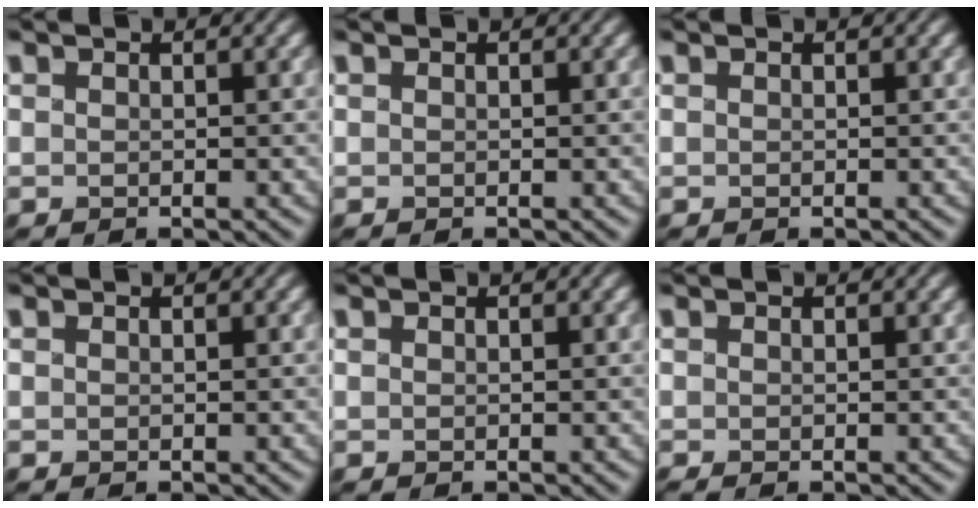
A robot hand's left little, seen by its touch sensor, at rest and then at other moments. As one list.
[{"total": 0.0}, {"total": 0.0}, {"total": 0.0}, {"total": 0.0}, {"total": 0.0}]